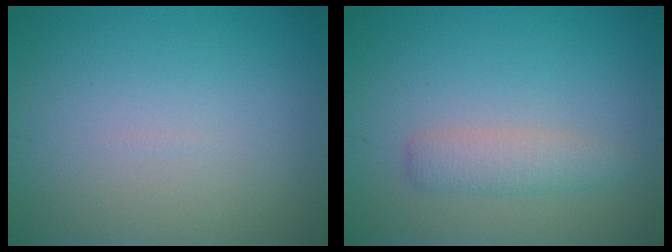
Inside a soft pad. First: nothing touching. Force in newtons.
{"total": 2.2, "press": 2.2, "slide": 0.0}